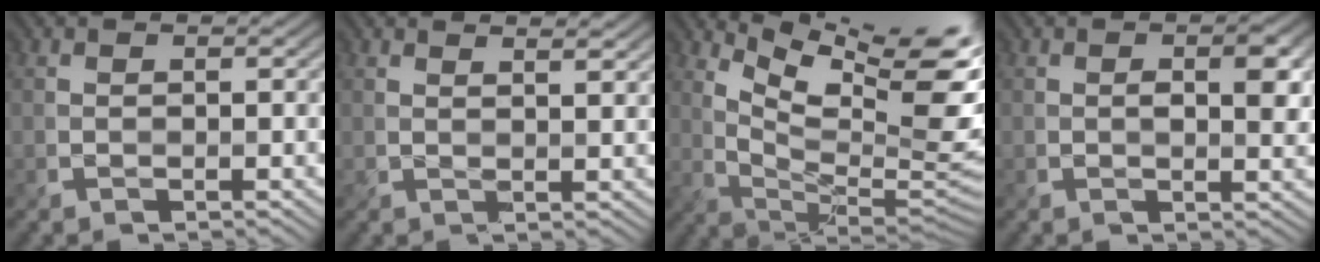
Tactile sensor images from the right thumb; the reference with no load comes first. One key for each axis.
{"total": 2.5, "fx": 2.1, "fy": 0.2, "fz": 1.3, "tx": -0.023, "ty": -0.004, "tz": 0.038}
{"total": 13.1, "fx": 6.7, "fy": 3.9, "fz": 10.5, "tx": -0.183, "ty": 0.002, "tz": 0.121}
{"total": 3.8, "fx": 0.7, "fy": 1.8, "fz": 3.2, "tx": -0.051, "ty": -0.004, "tz": 0.013}